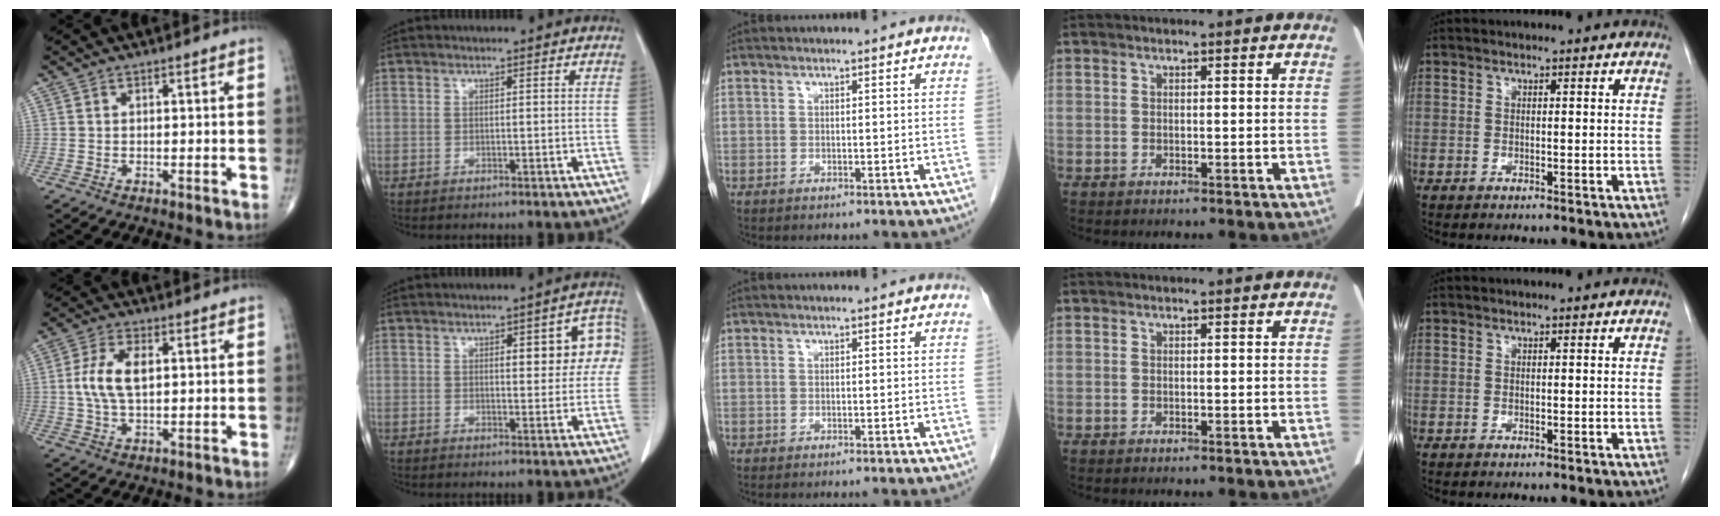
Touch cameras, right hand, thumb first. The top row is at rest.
{"thumb": {"total": 7.7, "force": [1.0, 3.8, 6.6], "torque": [-0.143, 0.007, 0.019]}, "index": {"total": 8.1, "force": [2.0, 3.0, 7.2], "torque": [-0.077, 0.024, 0.022]}, "middle": {"total": 3.7, "force": [-3.4, 0.0, 1.6], "torque": [-0.013, -0.001, -0.043]}}